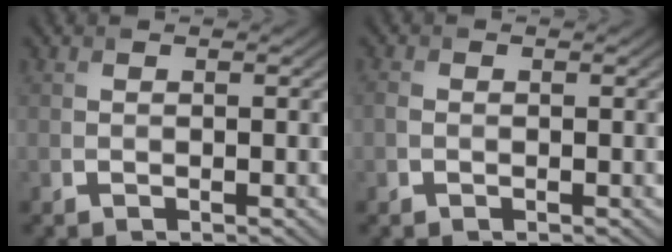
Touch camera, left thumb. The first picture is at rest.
{"total": 0.9, "force": [-0.3, 0.7, 0.5], "torque": [-0.014, -0.003, -0.010]}